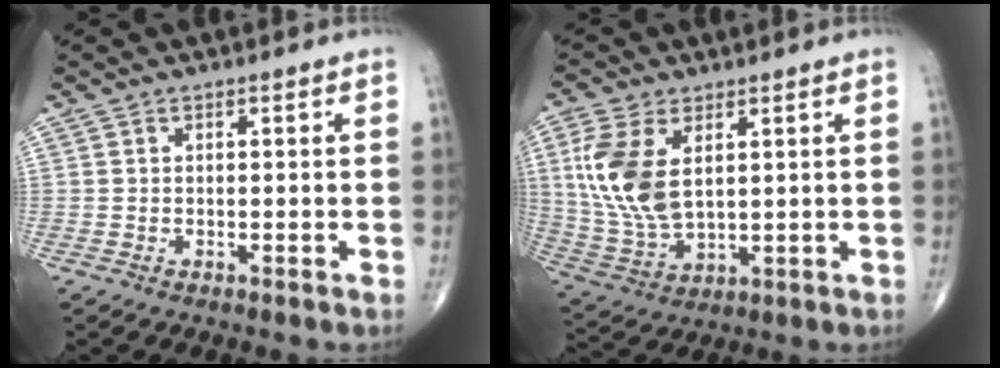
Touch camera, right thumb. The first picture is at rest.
{"total": 13.2, "force": [3.4, 7.4, 10.4], "torque": [-0.225, -0.012, 0.077]}